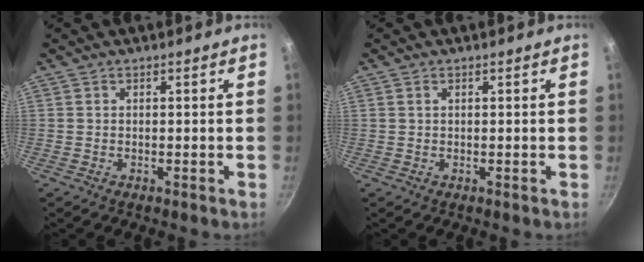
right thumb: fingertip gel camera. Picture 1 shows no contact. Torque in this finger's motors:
{"motor_torque": [-0.04, -0.73, 0.20, 0.13, 0.02]}